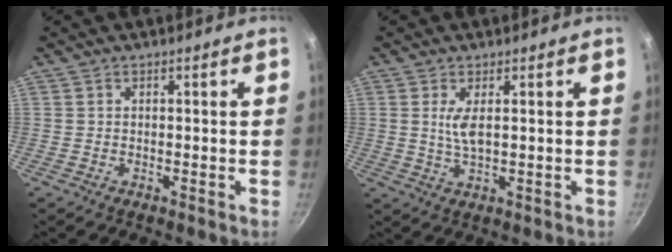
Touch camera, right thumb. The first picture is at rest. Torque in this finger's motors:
{"motor_torque": [-0.08, -0.08, 0.44, 0.48, 0.13]}